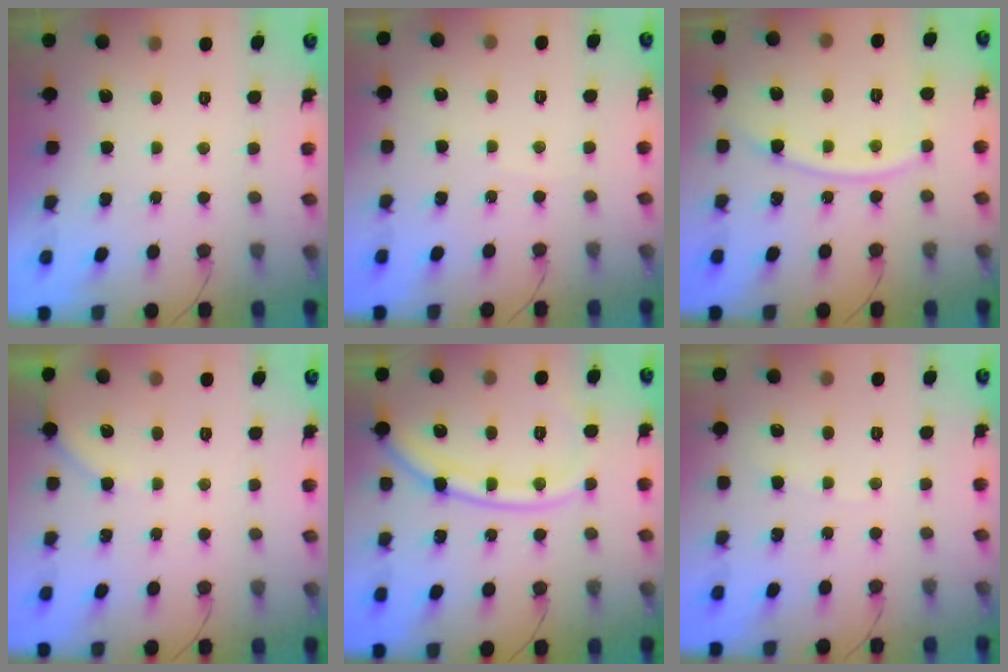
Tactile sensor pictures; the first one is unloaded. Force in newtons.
{"total": 2.3, "press": 2.2, "slide": 0.3}
{"total": 10.9, "press": 10.8, "slide": 1.1}
{"total": 2.8, "press": 2.8, "slide": 0.4}
{"total": 13.0, "press": 12.9, "slide": 1.6}
{"total": 2.0, "press": 2.0, "slide": 0.3}